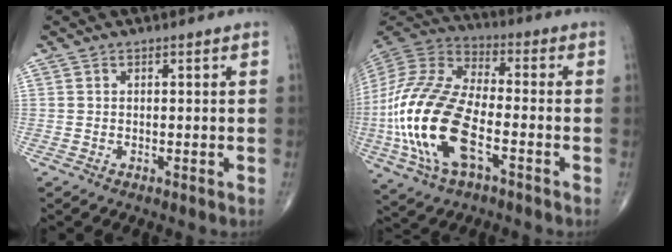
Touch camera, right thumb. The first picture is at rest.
{"total": 22.5, "force": [-6.2, 10.6, 18.9], "torque": [-0.418, 0.013, -0.114]}